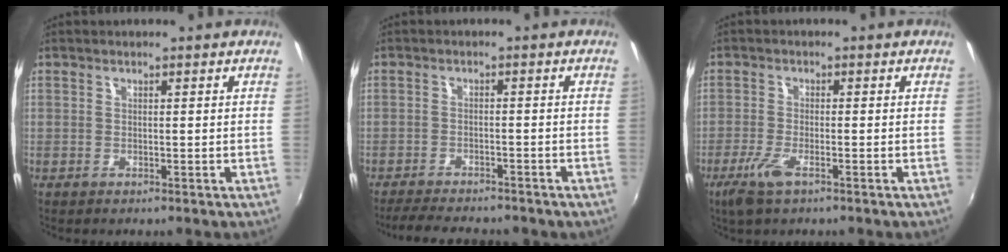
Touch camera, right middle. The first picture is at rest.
{"total": 10.3, "force": [-8.8, 2.7, 4.6], "torque": [-0.102, -0.017, -0.130]}
{"total": 4.9, "force": [-2.9, 1.2, 3.7], "torque": [-0.091, -0.013, -0.057]}